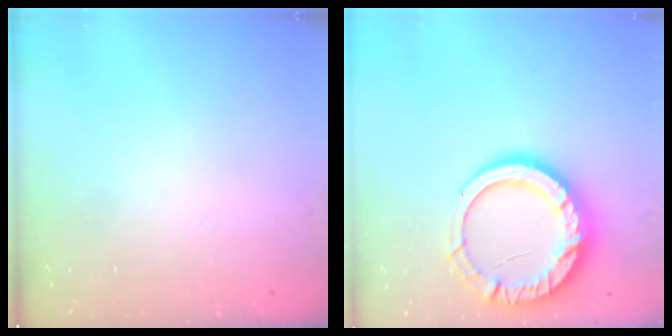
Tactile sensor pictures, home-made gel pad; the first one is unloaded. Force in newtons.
{"total": 16.9, "press": 16.8, "slide": 1.5}